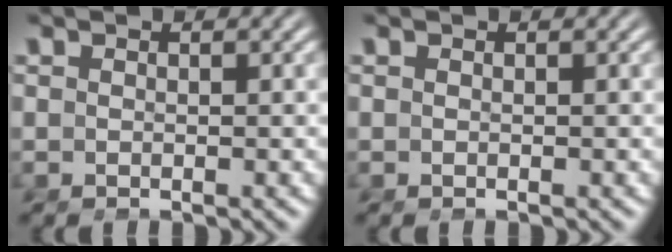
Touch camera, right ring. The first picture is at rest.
{"total": 0.0}